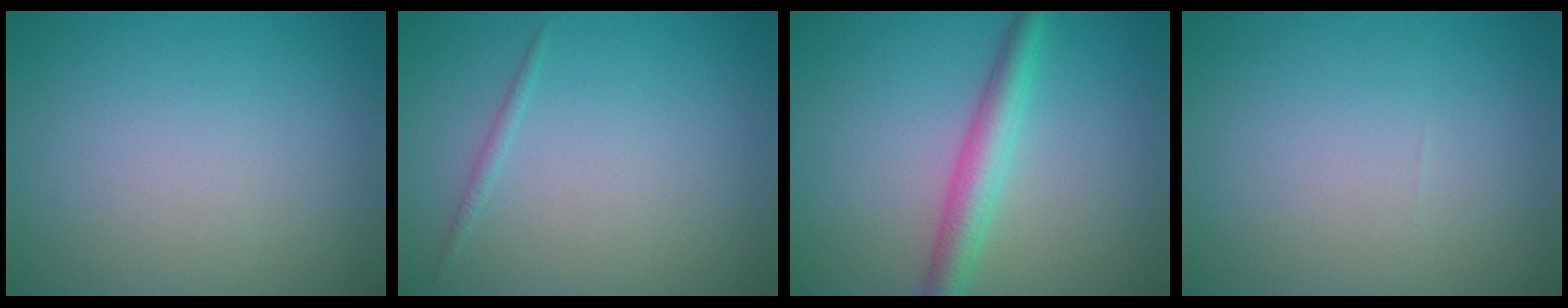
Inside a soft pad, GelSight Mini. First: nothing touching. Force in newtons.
{"total": 0.7, "press": 0.7, "slide": 0.0}
{"total": 3.6, "press": 3.6, "slide": 0.1}
{"total": 0.0}